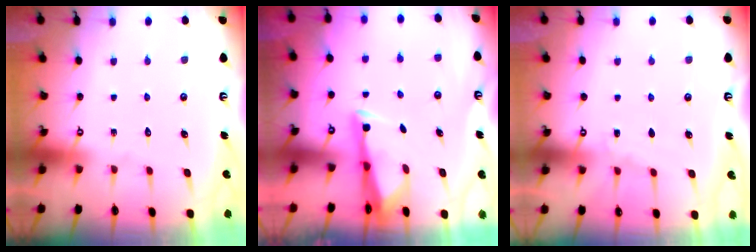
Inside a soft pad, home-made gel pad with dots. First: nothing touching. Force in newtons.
{"total": 3.2, "press": 3.1, "slide": 0.8}
{"total": 3.1, "press": 3.1, "slide": 0.4}